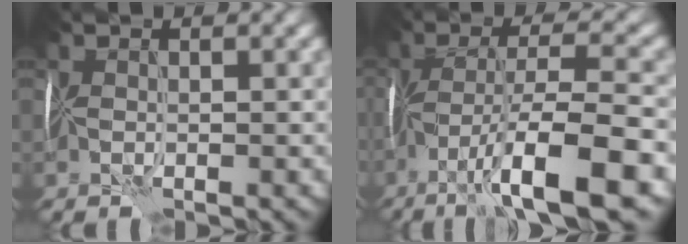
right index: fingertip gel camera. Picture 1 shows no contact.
{"total": 10.3, "force": [-4.8, 2.6, 8.7], "torque": [-0.146, 0.017, -0.075]}